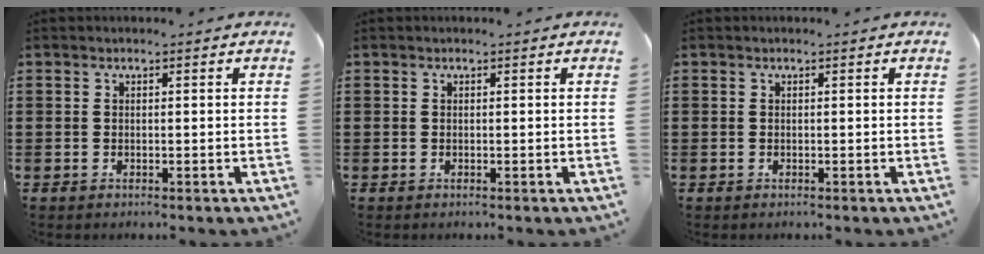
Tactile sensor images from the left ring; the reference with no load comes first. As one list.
[{"total": 0.0}, {"total": 0.0}]